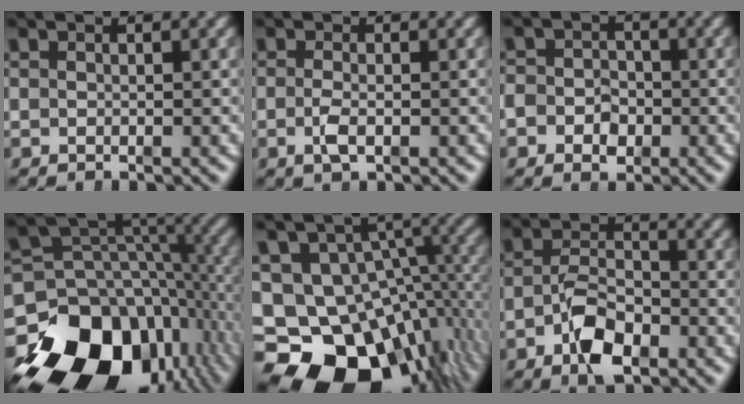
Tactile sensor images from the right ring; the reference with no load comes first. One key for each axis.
{"total": 1.7, "fx": -0.9, "fy": 0.3, "fz": 1.3, "tx": -0.033, "ty": -0.013, "tz": -0.012}
{"total": 4.1, "fx": -1.4, "fy": 3.5, "fz": 1.7, "tx": -0.024, "ty": -0.015, "tz": -0.025}
{"total": 19.9, "fx": -7.8, "fy": 13.1, "fz": 12.7, "tx": -0.189, "ty": -0.058, "tz": -0.102}
{"total": 22.5, "fx": -9.3, "fy": 17.0, "fz": 11.4, "tx": -0.227, "ty": -0.111, "tz": -0.124}
{"total": 5.0, "fx": -2.7, "fy": 2.5, "fz": 3.4, "tx": -0.051, "ty": -0.013, "tz": -0.043}